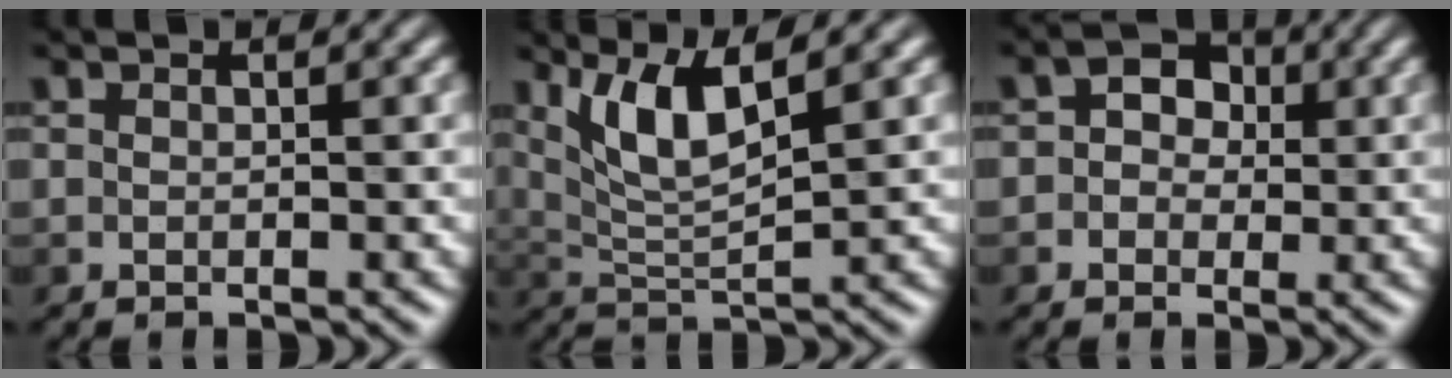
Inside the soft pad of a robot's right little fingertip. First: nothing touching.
{"total": 4.5, "force": [2.2, 0.9, 3.8], "torque": [-0.078, -0.004, 0.045]}
{"total": 2.6, "force": [0.0, 2.2, 1.2], "torque": [-0.011, 0.006, -0.007]}